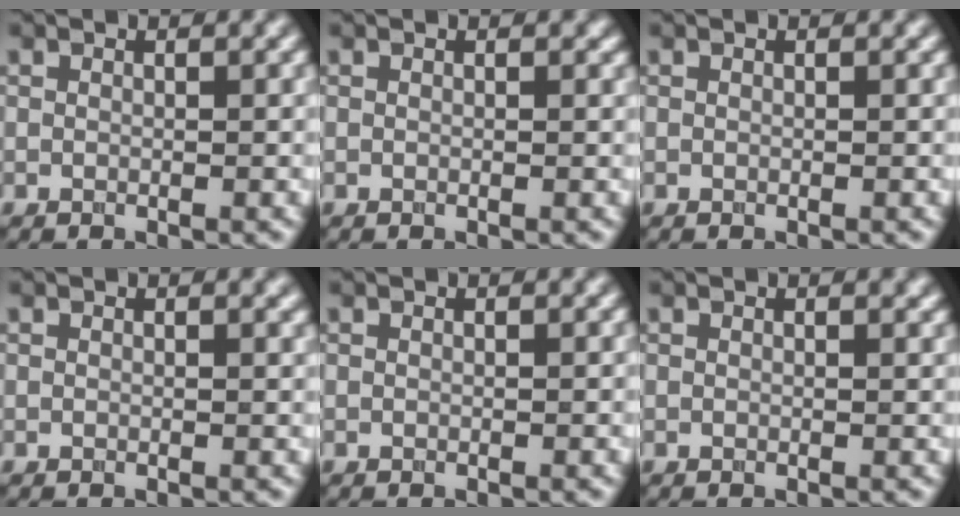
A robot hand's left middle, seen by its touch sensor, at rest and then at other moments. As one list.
[{"total": 0.0}, {"total": 0.0}, {"total": 0.6, "force": [0.4, 0.1, 0.4], "torque": [-0.001, 0.003, 0.005]}, {"total": 0.0}, {"total": 0.6, "force": [0.5, 0.1, 0.3], "torque": [-0.002, 0.002, 0.007]}]